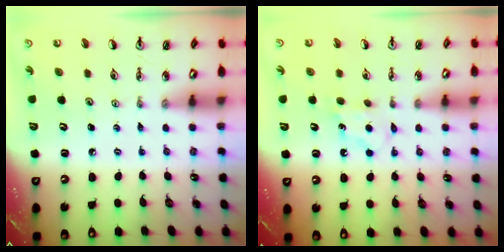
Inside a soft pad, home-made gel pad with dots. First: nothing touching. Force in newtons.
{"total": 5.5, "press": 5.4, "slide": 0.7}